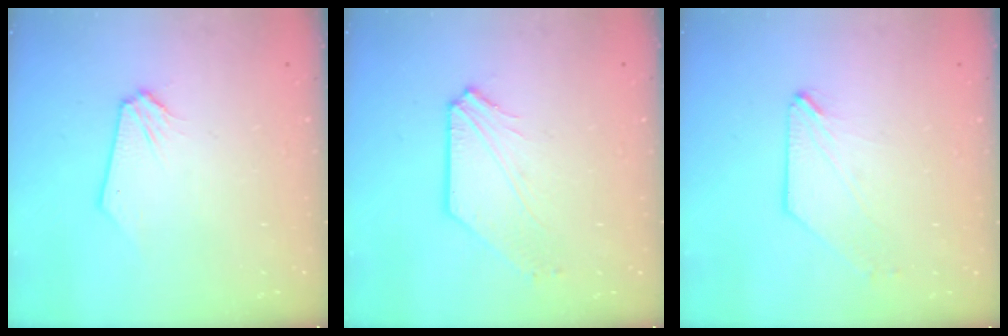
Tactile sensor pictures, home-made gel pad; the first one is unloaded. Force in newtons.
{"total": 4.7, "press": 4.6, "slide": 0.7}
{"total": 0.7, "press": 0.7, "slide": 0.1}